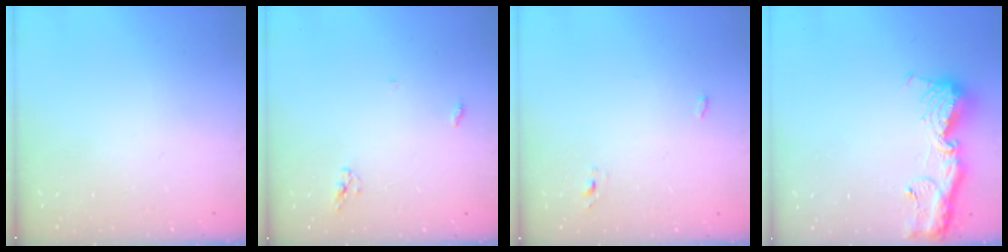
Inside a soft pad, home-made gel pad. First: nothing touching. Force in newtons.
{"total": 3.8, "press": 3.8, "slide": 0.1}
{"total": 2.7, "press": 2.6, "slide": 0.8}
{"total": 13.2, "press": 13.1, "slide": 1.3}